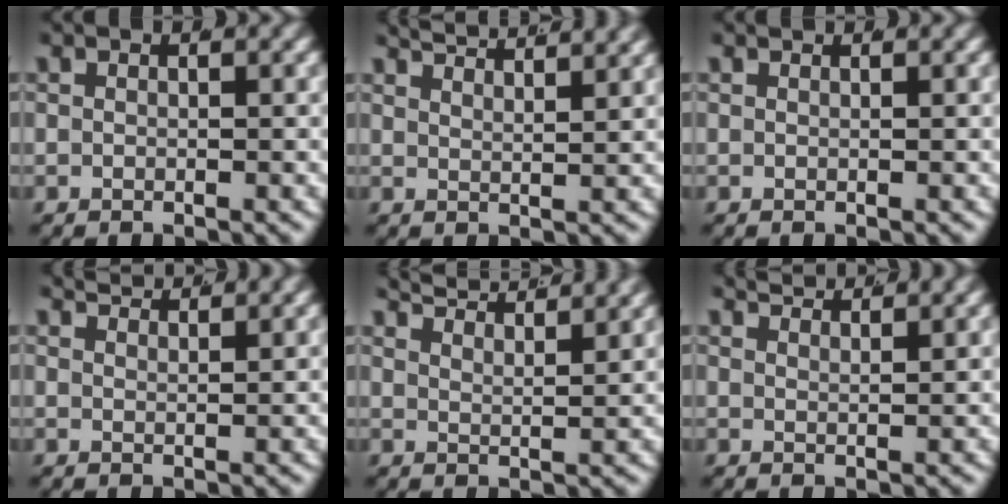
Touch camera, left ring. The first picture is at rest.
{"total": 4.5, "force": [4.2, 0.4, 1.7], "torque": [-0.031, 0.003, 0.071]}
{"total": 0.6, "force": [0.5, -0.2, 0.1], "torque": [0.005, 0.000, 0.010]}
{"total": 2.7, "force": [2.6, -0.1, 0.7], "torque": [-0.009, 0.002, 0.046]}
{"total": 6.1, "force": [5.5, 1.0, 2.5], "torque": [-0.042, 0.009, 0.090]}
{"total": 3.1, "force": [3.0, 0.0, 0.9], "torque": [-0.013, 0.002, 0.051]}